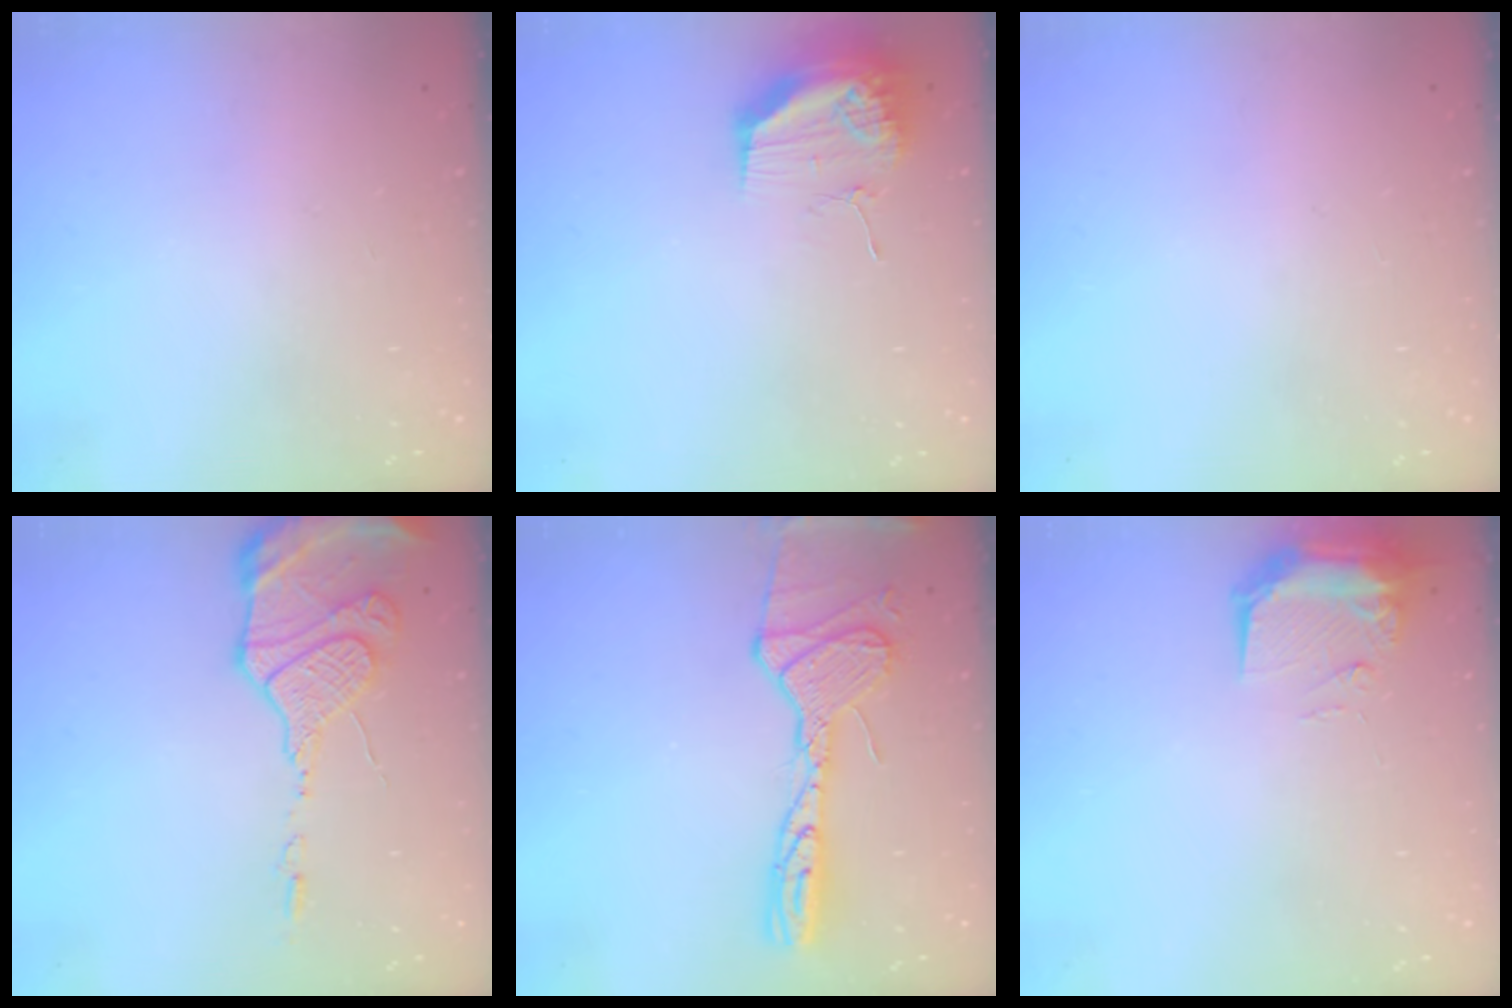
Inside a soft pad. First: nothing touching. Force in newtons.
{"total": 17.9, "press": 13.8, "slide": 11.4}
{"total": 0.0}
{"total": 15.6, "press": 15.1, "slide": 3.7}
{"total": 16.8, "press": 16.1, "slide": 4.6}
{"total": 11.0, "press": 9.6, "slide": 5.4}